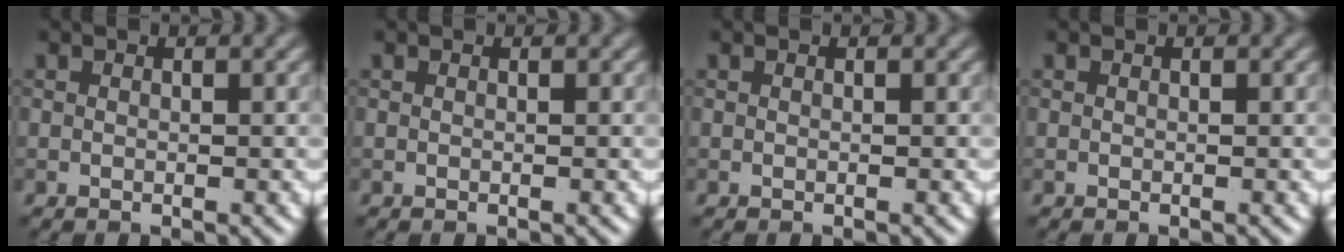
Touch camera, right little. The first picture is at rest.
{"total": 0.0}
{"total": 0.0}
{"total": 0.0}